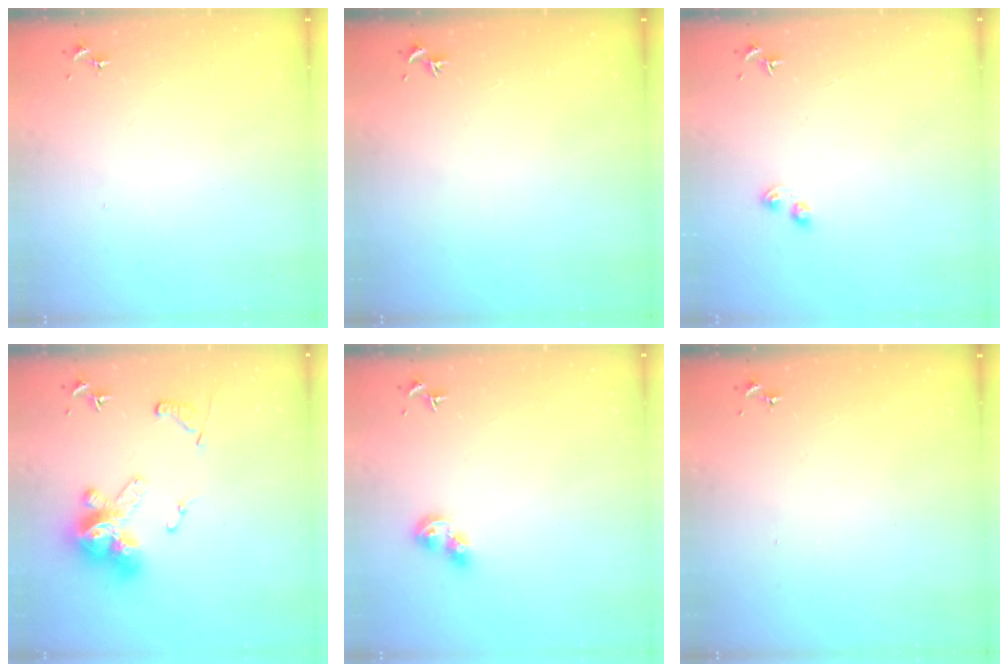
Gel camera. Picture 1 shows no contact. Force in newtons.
{"total": 0.0}
{"total": 2.8, "press": 2.8, "slide": 0.4}
{"total": 17.4, "press": 17.4, "slide": 1.6}
{"total": 7.8, "press": 7.7, "slide": 0.8}
{"total": 0.0}